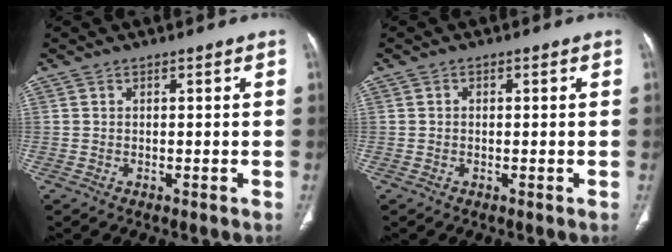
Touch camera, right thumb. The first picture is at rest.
{"total": 0.5, "force": [0.0, 0.4, 0.3], "torque": [-0.003, 0.001, -0.002]}